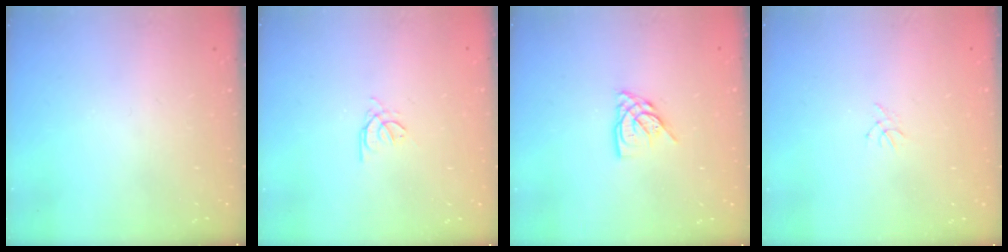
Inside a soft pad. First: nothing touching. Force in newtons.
{"total": 1.4, "press": 1.3, "slide": 0.3}
{"total": 6.4, "press": 6.4, "slide": 0.7}
{"total": 0.5, "press": 0.4, "slide": 0.3}